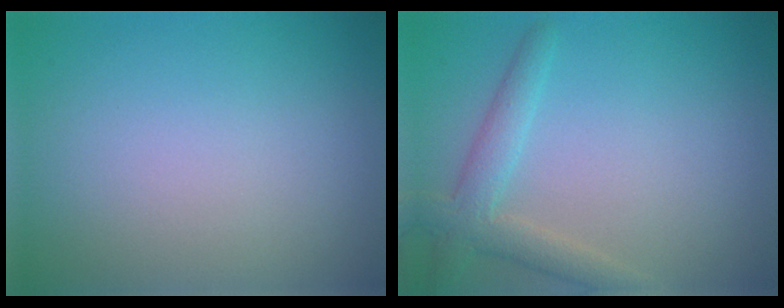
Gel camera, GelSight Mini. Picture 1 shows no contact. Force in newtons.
{"total": 3.1, "press": 3.1, "slide": 0.2}